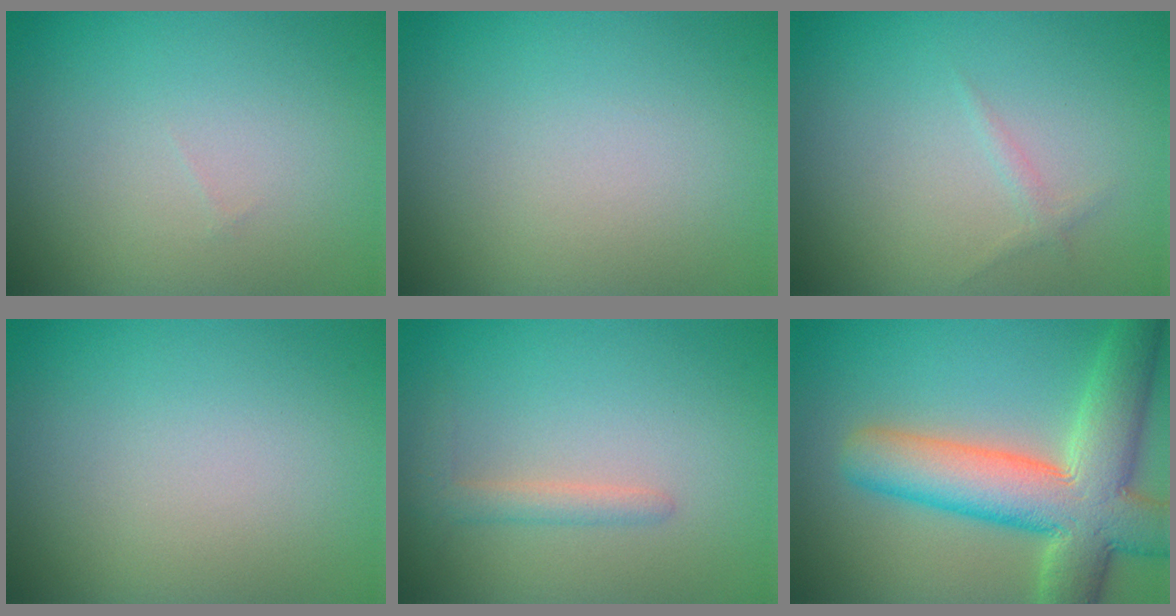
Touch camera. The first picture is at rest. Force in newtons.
{"total": 0.0}
{"total": 0.6, "press": 0.6, "slide": 0.1}
{"total": 0.0}
{"total": 1.5, "press": 1.5, "slide": 0.2}
{"total": 10.3, "press": 10.3, "slide": 0.7}